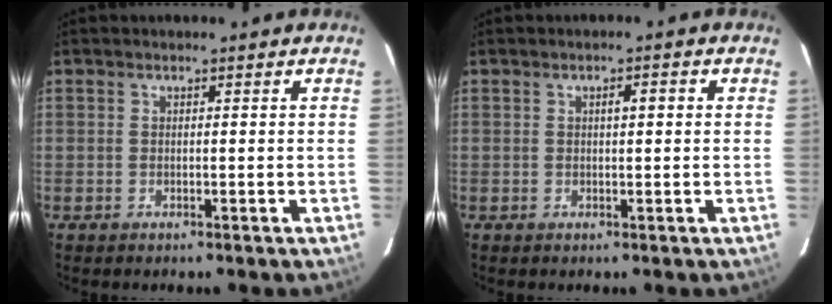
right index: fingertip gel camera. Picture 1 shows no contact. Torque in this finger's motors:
{"motor_torque": [0.05, 0.01, 0.02, 0.02]}